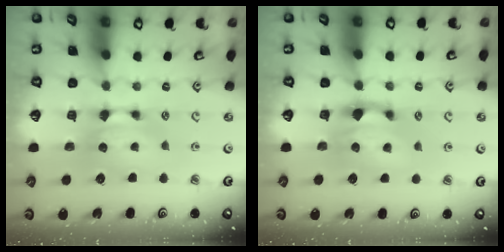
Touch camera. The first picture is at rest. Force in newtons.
{"total": 1.4, "press": 0.7, "slide": 1.1}